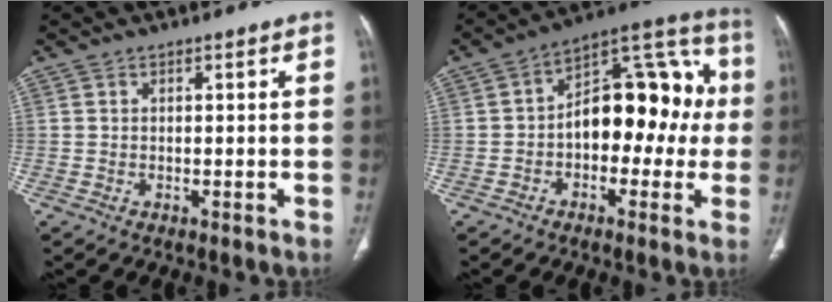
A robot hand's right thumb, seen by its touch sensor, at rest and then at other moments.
{"total": 17.4, "force": [-0.6, 10.5, 13.8], "torque": [-0.145, 0.056, -0.020]}